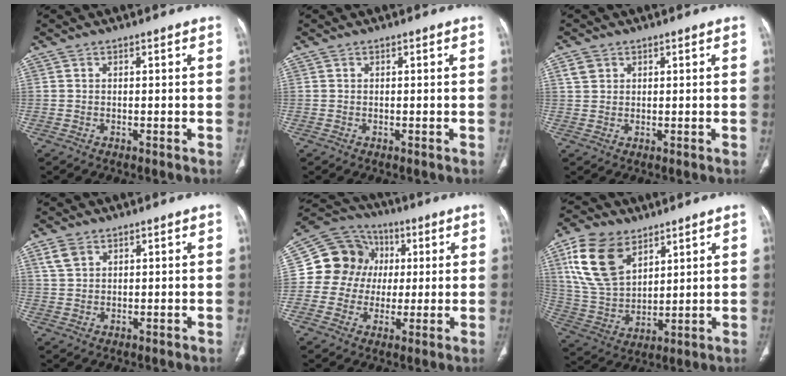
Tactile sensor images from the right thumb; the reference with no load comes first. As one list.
[{"total": 0.0}, {"total": 2.5, "force": [1.2, 2.0, 0.9], "torque": [-0.013, 0.000, 0.025]}, {"total": 3.4, "force": [1.9, 2.2, 1.7], "torque": [-0.034, 0.000, 0.047]}, {"total": 13.4, "force": [1.6, 12.3, 5.0], "torque": [-0.055, 0.020, 0.021]}, {"total": 16.2, "force": [8.2, 9.7, 10.1], "torque": [-0.183, -0.023, 0.168]}]